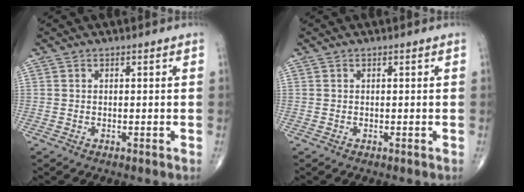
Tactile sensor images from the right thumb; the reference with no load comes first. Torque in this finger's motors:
{"motor_torque": [0.02, 0.02, 0.00, 0.00, 0.00]}